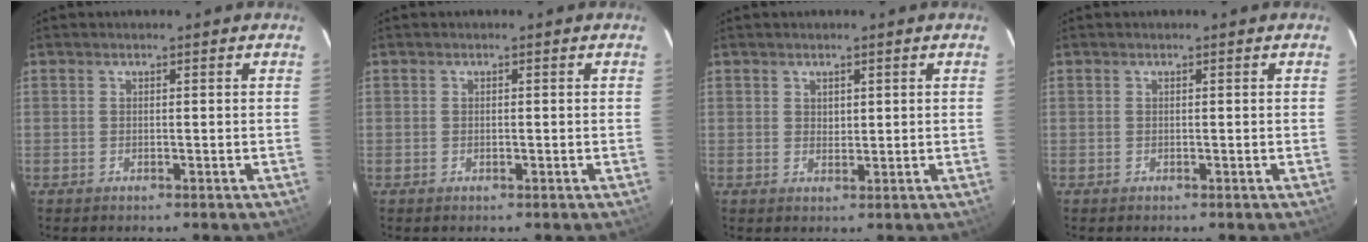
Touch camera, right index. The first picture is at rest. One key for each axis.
{"total": 0.0}
{"total": 1.5, "fx": 0.8, "fy": 1.1, "fz": 0.5, "tx": -0.006, "ty": 0.003, "tz": 0.015}
{"total": 0.0}